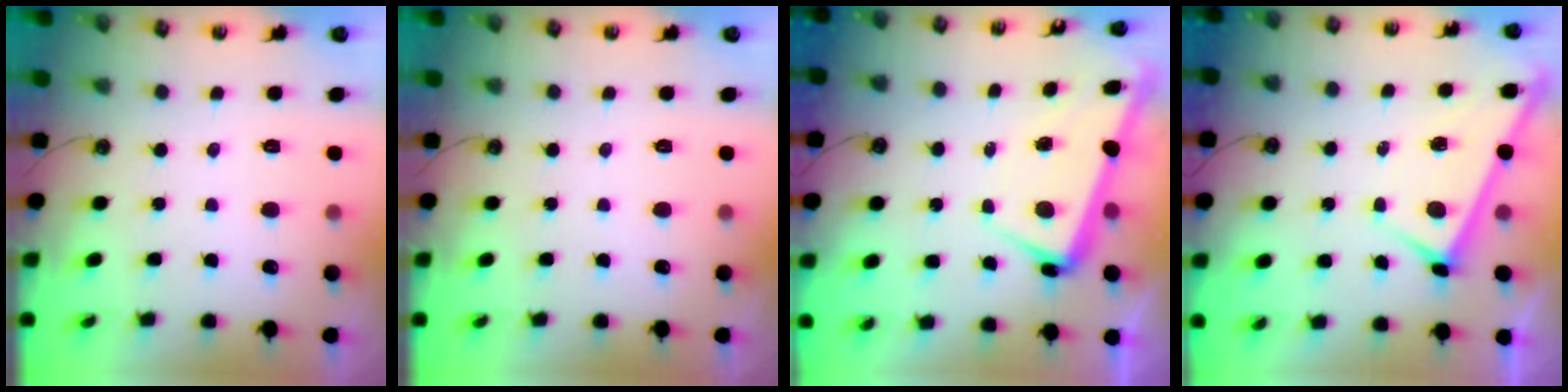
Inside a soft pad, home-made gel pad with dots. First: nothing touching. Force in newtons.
{"total": 0.0}
{"total": 3.0, "press": 2.9, "slide": 0.8}
{"total": 3.0, "press": 2.9, "slide": 0.3}